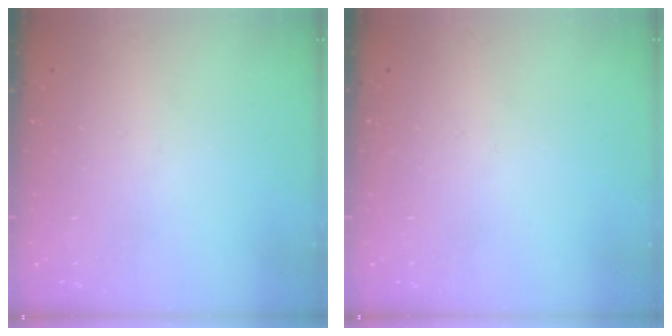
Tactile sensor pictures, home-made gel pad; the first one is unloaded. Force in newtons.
{"total": 0.0}